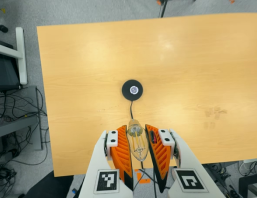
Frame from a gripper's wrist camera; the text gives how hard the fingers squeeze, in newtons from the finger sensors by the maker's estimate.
{"total": 18.9, "left": 20.7, "right": 17.0}